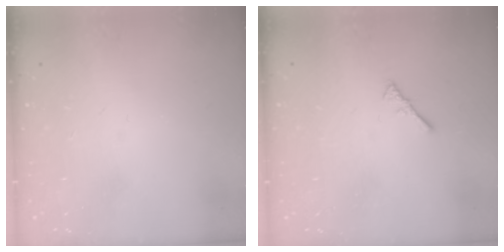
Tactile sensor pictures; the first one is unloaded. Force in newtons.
{"total": 2.2, "press": 2.1, "slide": 0.5}